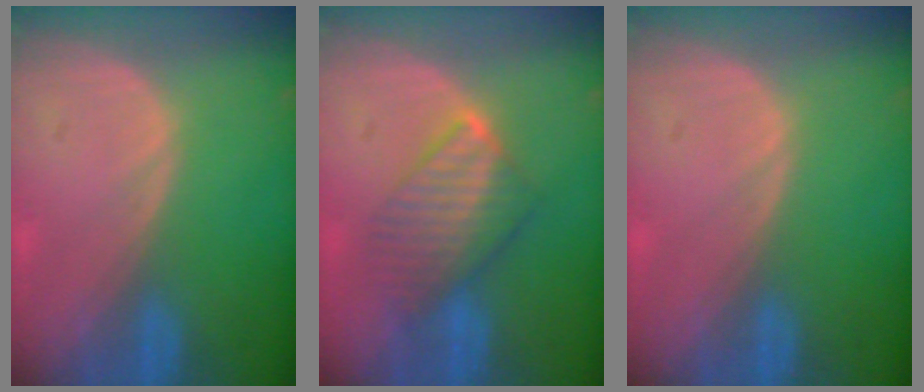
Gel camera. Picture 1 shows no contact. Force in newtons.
{"total": 6.5, "press": 6.5, "slide": 0.6}
{"total": 0.0}